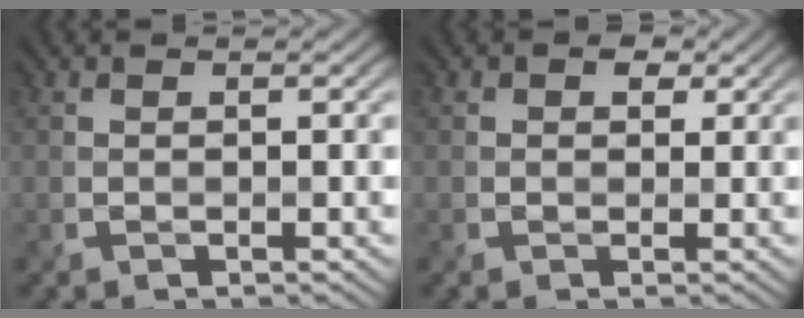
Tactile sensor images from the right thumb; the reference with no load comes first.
{"total": 2.2, "force": [0.8, 1.8, 1.1], "torque": [-0.016, -0.004, 0.010]}